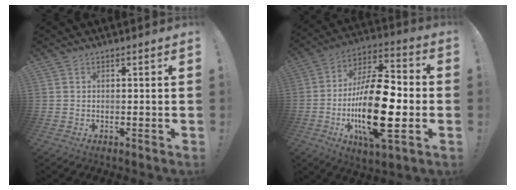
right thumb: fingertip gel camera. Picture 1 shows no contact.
{"total": 24.9, "force": [-4.7, 9.4, 22.6], "torque": [-0.422, 0.007, -0.075]}